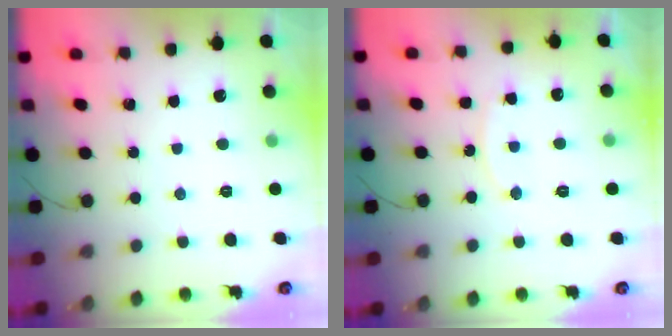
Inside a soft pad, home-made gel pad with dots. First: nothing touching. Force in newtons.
{"total": 8.4, "press": 8.4, "slide": 0.4}